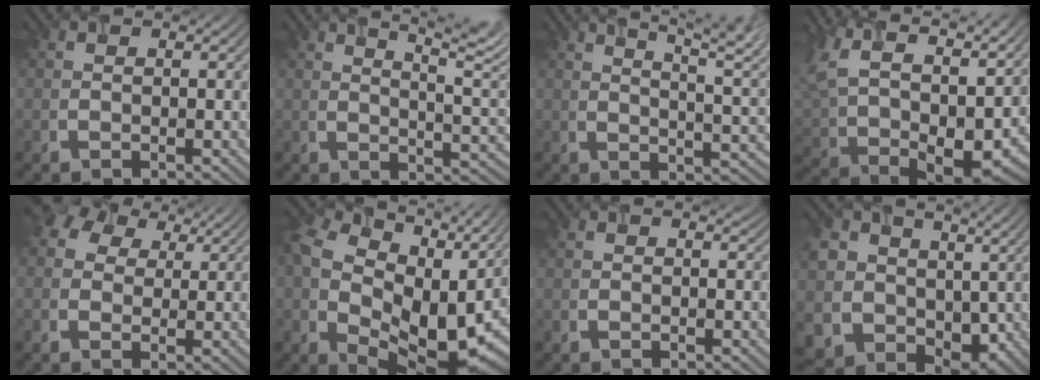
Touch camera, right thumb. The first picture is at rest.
{"total": 12.1, "force": [7.1, 3.4, 9.2], "torque": [-0.137, 0.019, 0.093]}
{"total": 12.5, "force": [8.2, 3.7, 8.7], "torque": [-0.129, 0.017, 0.103]}
{"total": 15.7, "force": [7.2, 8.3, 11.2], "torque": [-0.241, 0.024, 0.136]}
{"total": 7.0, "force": [3.5, 4.7, 4.0], "torque": [-0.084, 0.019, 0.061]}
{"total": 16.4, "force": [3.5, 10.9, 11.8], "torque": [-0.241, -0.003, 0.084]}
{"total": 0.7, "force": [0.6, 0.3, 0.3], "torque": [-0.003, 0.001, 0.005]}
{"total": 10.3, "force": [3.3, 8.4, 4.9], "torque": [-0.141, -0.007, 0.061]}